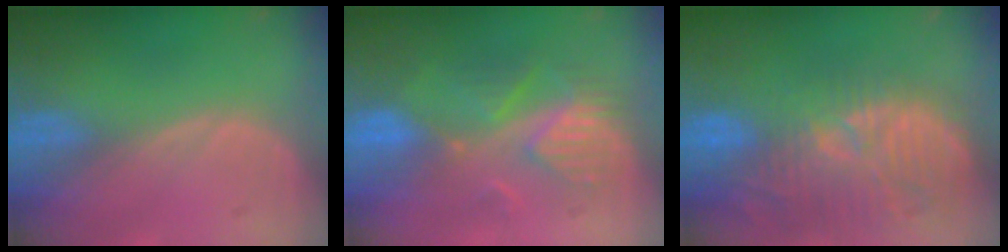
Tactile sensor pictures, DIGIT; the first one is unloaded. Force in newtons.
{"total": 8.8, "press": 8.0, "slide": 3.8}
{"total": 13.0, "press": 12.3, "slide": 4.3}